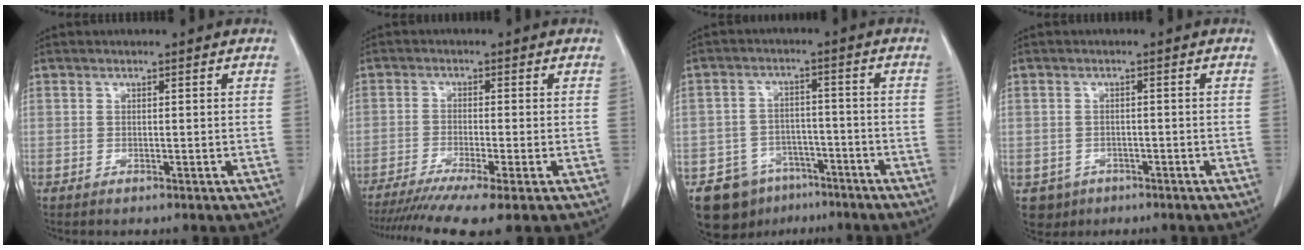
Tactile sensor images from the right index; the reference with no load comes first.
{"total": 10.7, "force": [-7.9, 0.0, 7.2], "torque": [-0.111, -0.017, -0.129]}
{"total": 8.9, "force": [-5.7, 6.6, 1.9], "torque": [-0.026, 0.017, -0.086]}
{"total": 3.8, "force": [-1.8, 3.4, 0.0], "torque": [0.003, 0.009, -0.027]}